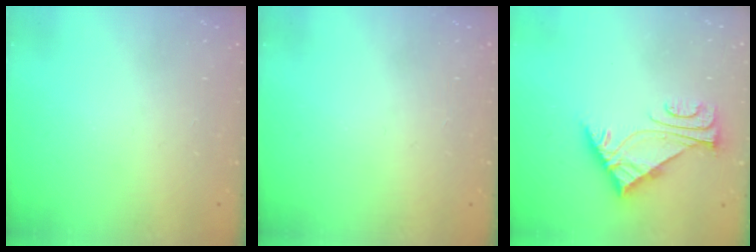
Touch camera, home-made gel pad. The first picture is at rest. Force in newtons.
{"total": 0.0}
{"total": 5.7, "press": 5.7, "slide": 0.6}